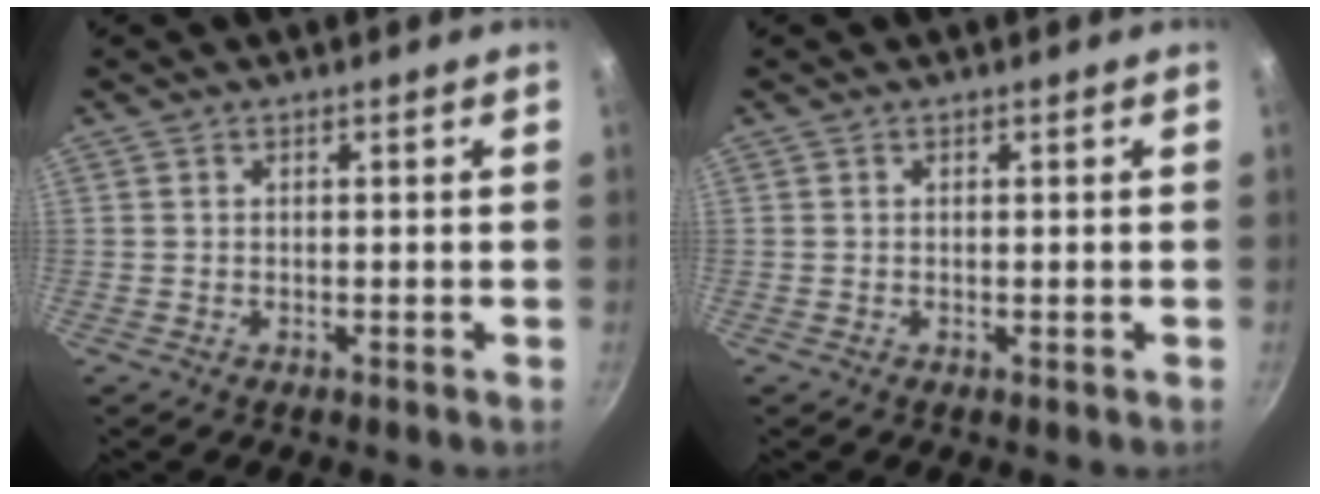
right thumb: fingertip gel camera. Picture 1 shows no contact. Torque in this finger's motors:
{"motor_torque": [0.17, 0.08, 0.10, 0.03, 0.00]}